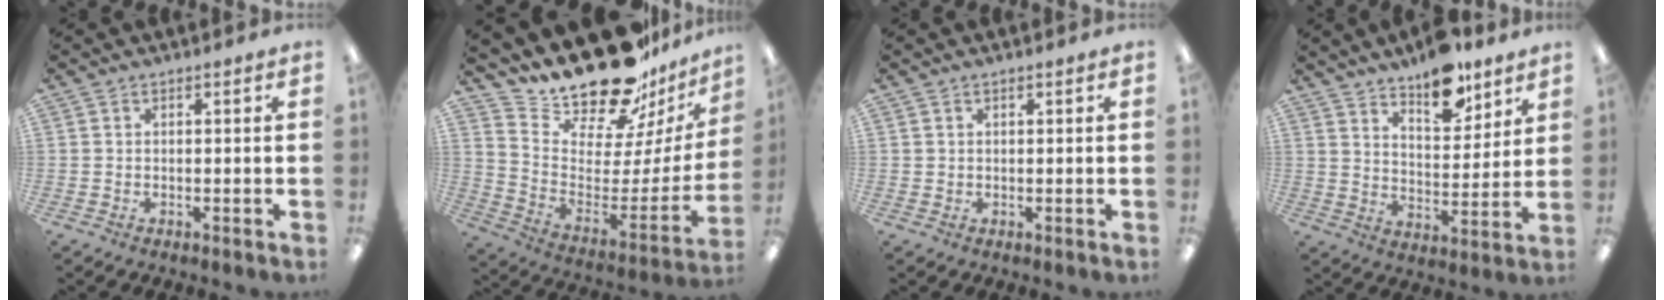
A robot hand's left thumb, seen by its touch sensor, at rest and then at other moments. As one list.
[{"total": 21.5, "force": [18.9, 6.8, 7.5], "torque": [-0.112, -0.159, 0.334]}, {"total": 0.6, "force": [0.5, 0.4, 0.0], "torque": [-0.001, 0.002, 0.008]}, {"total": 11.7, "force": [9.5, 4.6, 5.1], "torque": [-0.056, -0.065, 0.166]}]